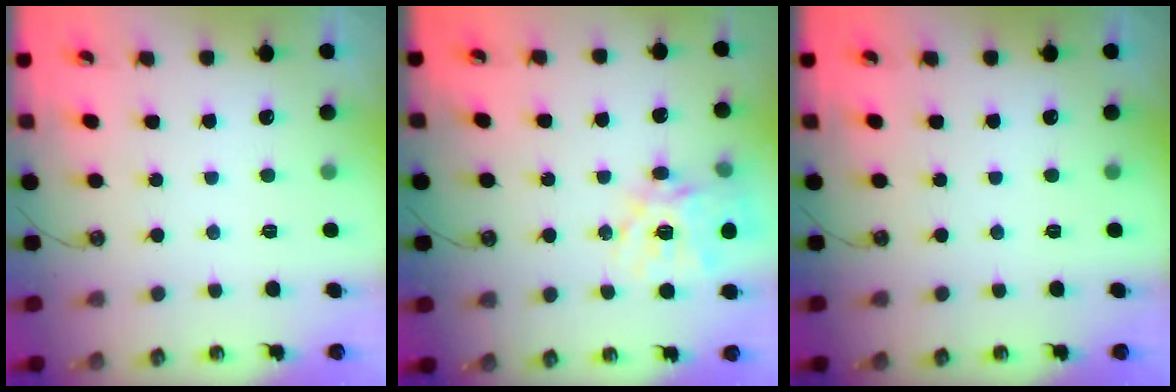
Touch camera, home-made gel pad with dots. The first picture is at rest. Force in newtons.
{"total": 17.5, "press": 17.3, "slide": 2.5}
{"total": 0.0}